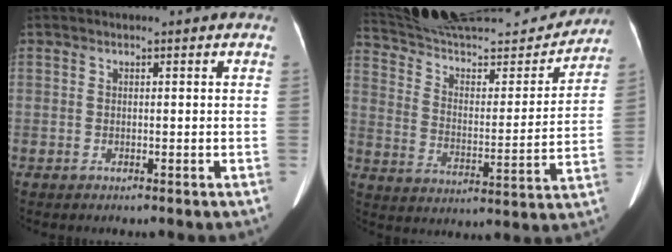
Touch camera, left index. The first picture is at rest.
{"total": 27.5, "force": [25.5, 3.9, 9.6], "torque": [-0.169, -0.031, 0.372]}